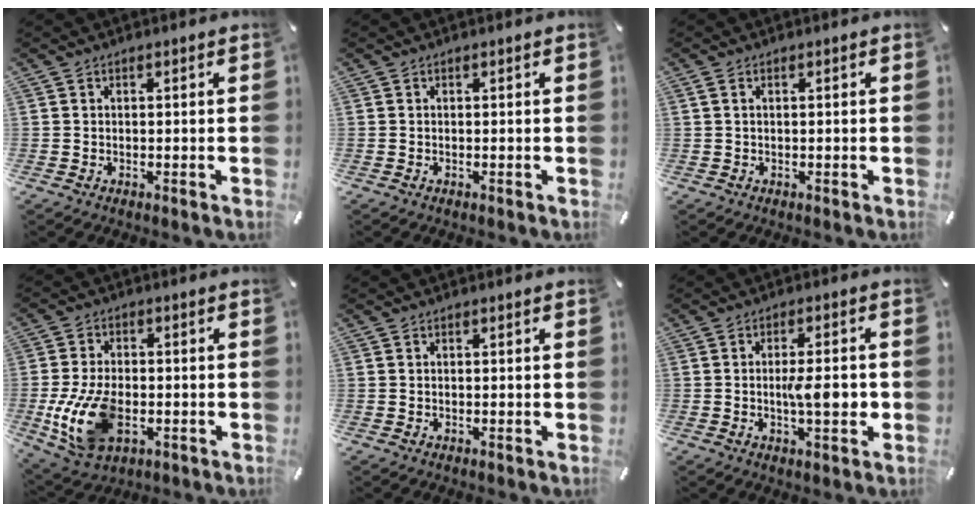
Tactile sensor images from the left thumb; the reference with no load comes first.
{"total": 0.0}
{"total": 1.0, "force": [0.1, 0.4, 0.8], "torque": [-0.017, 0.002, 0.002]}
{"total": 13.2, "force": [-3.1, 8.3, 9.8], "torque": [-0.218, 0.001, -0.051]}
{"total": 0.0}
{"total": 7.4, "force": [-0.9, 2.2, 7.0], "torque": [-0.100, 0.004, -0.019]}